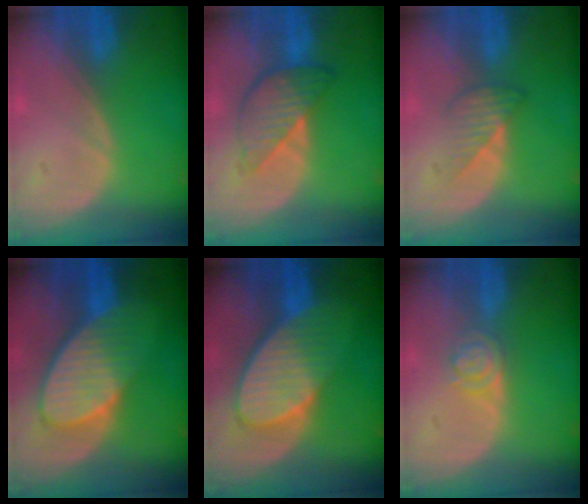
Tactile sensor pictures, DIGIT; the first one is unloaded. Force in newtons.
{"total": 6.3, "press": 6.3, "slide": 0.2}
{"total": 3.5, "press": 3.2, "slide": 1.4}
{"total": 8.9, "press": 8.0, "slide": 3.9}
{"total": 8.9, "press": 8.0, "slide": 3.9}
{"total": 3.9, "press": 3.5, "slide": 1.8}